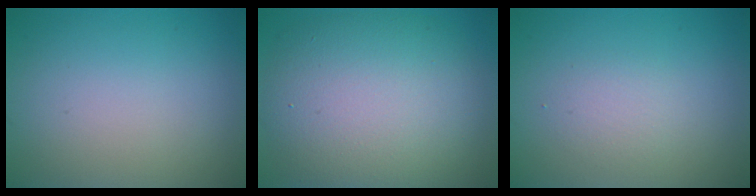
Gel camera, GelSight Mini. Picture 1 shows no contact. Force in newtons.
{"total": 10.7, "press": 10.7, "slide": 0.5}
{"total": 1.5, "press": 1.5, "slide": 0.1}